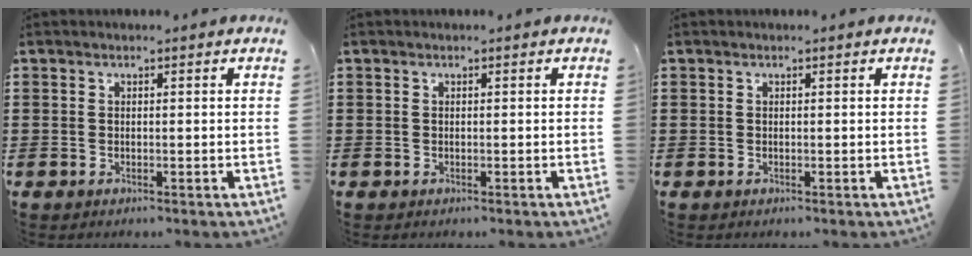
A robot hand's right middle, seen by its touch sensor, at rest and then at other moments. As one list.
[{"total": 0.0}, {"total": 0.0}]